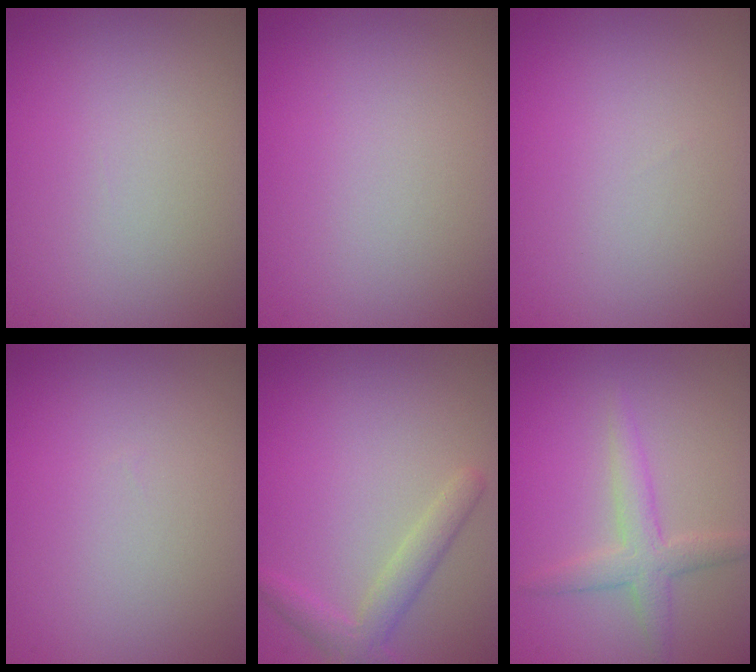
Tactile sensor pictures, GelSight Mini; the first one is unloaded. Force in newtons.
{"total": 0.0}
{"total": 0.0}
{"total": 0.0}
{"total": 2.7, "press": 2.7, "slide": 0.1}
{"total": 2.8, "press": 2.8, "slide": 0.1}